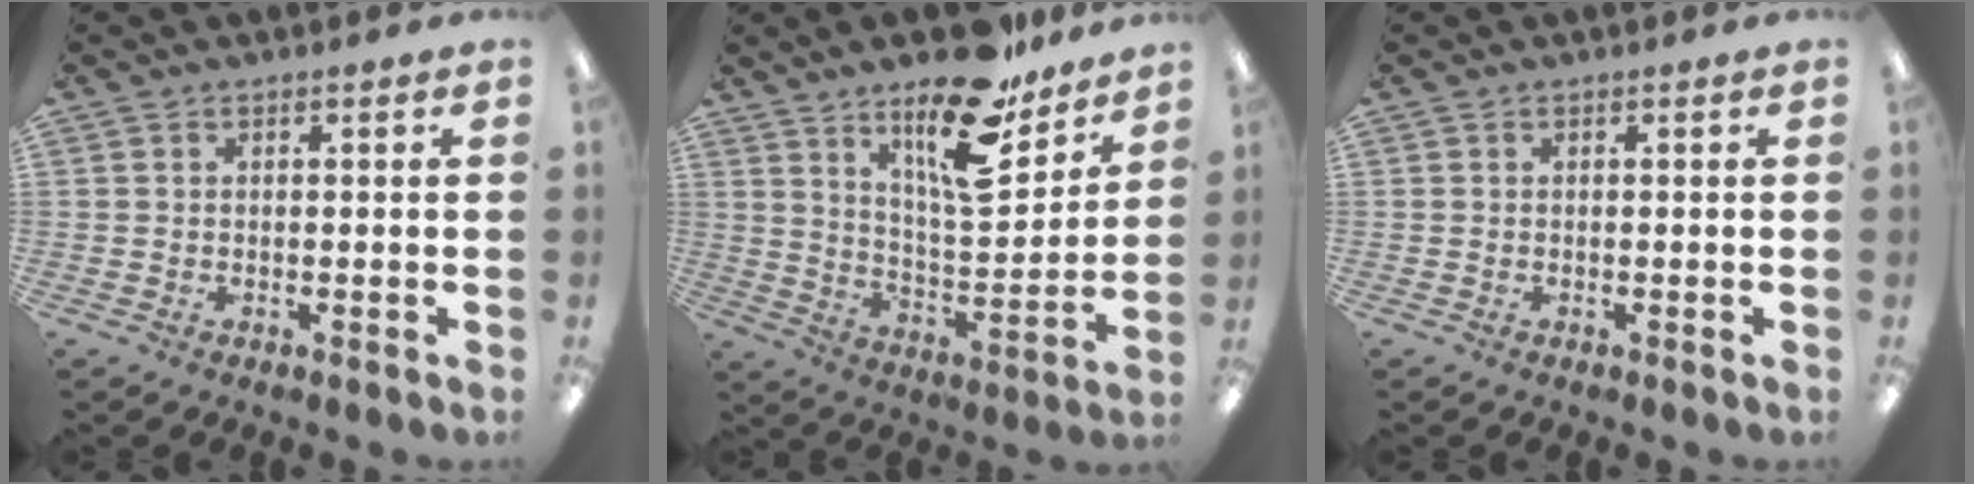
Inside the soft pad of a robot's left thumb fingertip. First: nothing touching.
{"total": 18.4, "force": [12.9, 6.0, 11.8], "torque": [-0.188, -0.084, 0.213]}
{"total": 0.0}